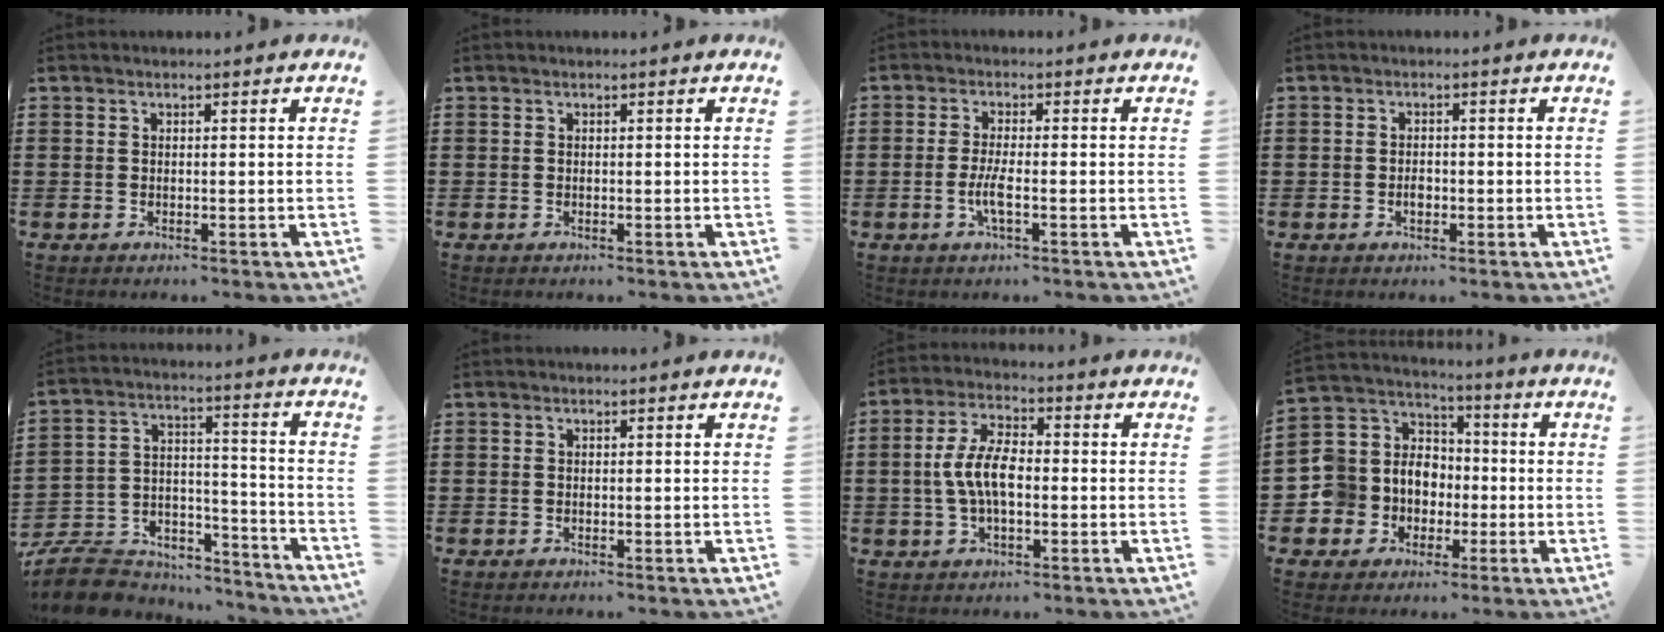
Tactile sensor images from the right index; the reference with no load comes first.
{"total": 0.0}
{"total": 3.5, "force": [-1.2, 0.5, 3.2], "torque": [-0.078, -0.009, -0.028]}
{"total": 1.6, "force": [-0.5, 1.0, 1.1], "torque": [-0.022, 0.002, -0.009]}
{"total": 9.0, "force": [-7.9, 3.8, 2.2], "torque": [-0.059, 0.020, -0.156]}
{"total": 0.0}
{"total": 7.4, "force": [-0.6, 3.4, 6.5], "torque": [-0.143, 0.000, -0.018]}
{"total": 8.2, "force": [-1.0, 8.1, 1.3], "torque": [-0.083, -0.008, -0.016]}